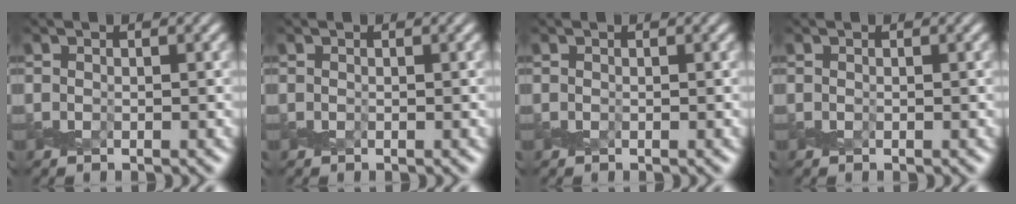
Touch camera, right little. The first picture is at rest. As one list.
[{"total": 0.0}, {"total": 0.0}, {"total": 0.0}]